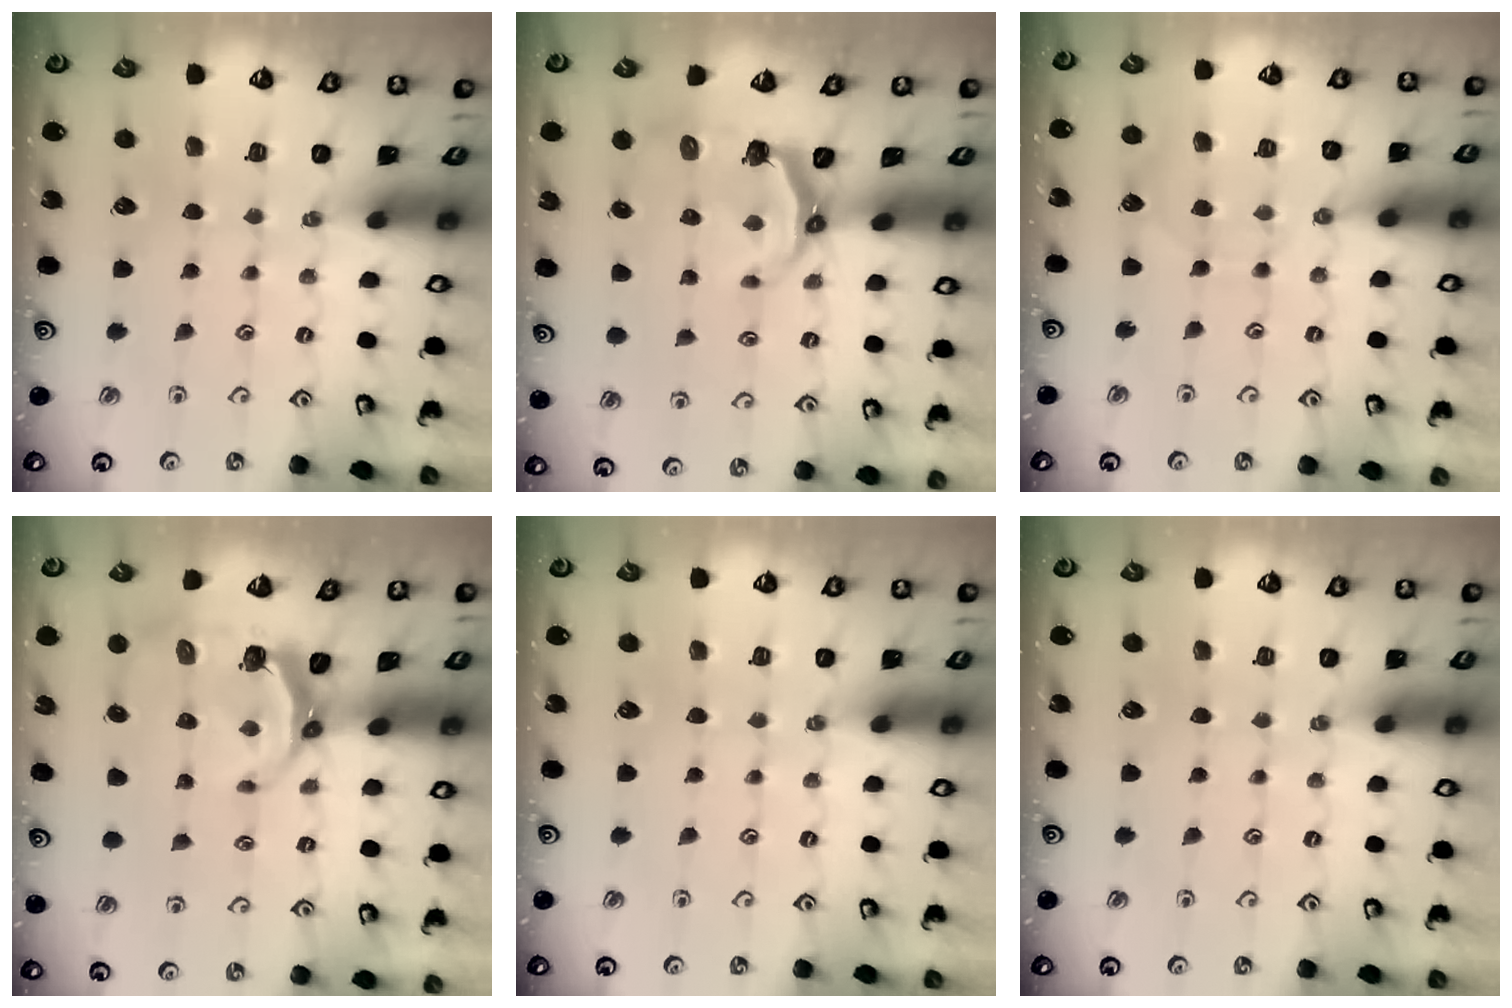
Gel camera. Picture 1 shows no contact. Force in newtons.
{"total": 5.6, "press": 4.0, "slide": 4.0}
{"total": 6.1, "press": 6.1, "slide": 0.6}
{"total": 6.8, "press": 5.7, "slide": 3.8}
{"total": 0.0}
{"total": 0.0}